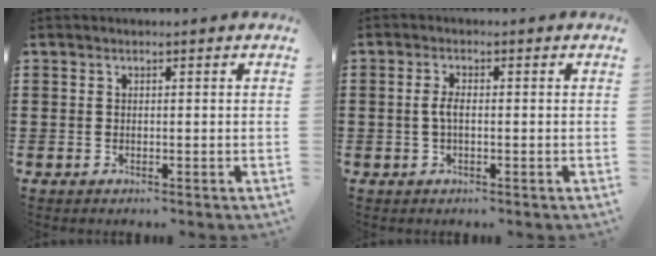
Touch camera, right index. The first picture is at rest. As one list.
[{"total": 2.3, "force": [-0.2, 0.7, 2.1], "torque": [-0.056, -0.004, -0.010]}]